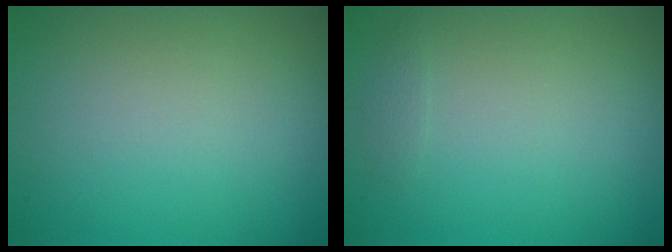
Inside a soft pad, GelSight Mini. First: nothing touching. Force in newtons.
{"total": 0.6, "press": 0.6, "slide": 0.0}